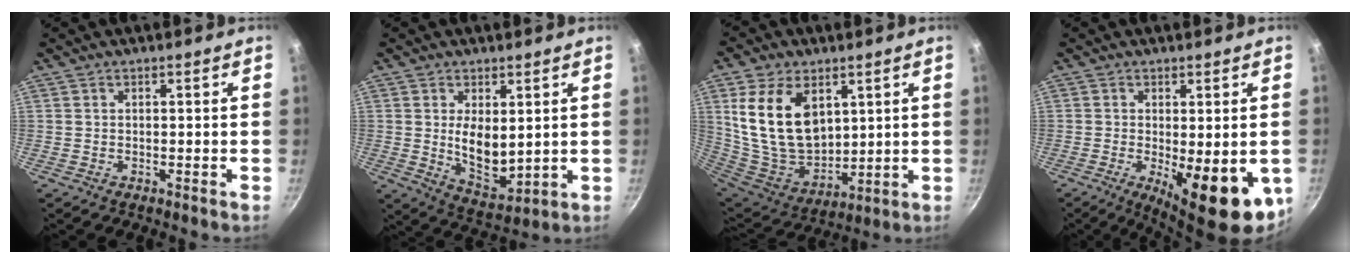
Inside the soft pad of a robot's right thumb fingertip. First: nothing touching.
{"total": 8.8, "force": [1.1, 4.6, 7.4], "torque": [-0.100, -0.027, 0.036]}
{"total": 18.1, "force": [6.0, 11.4, 12.8], "torque": [-0.218, -0.027, 0.135]}
{"total": 15.2, "force": [-4.5, 5.8, 13.4], "torque": [-0.147, -0.019, -0.045]}